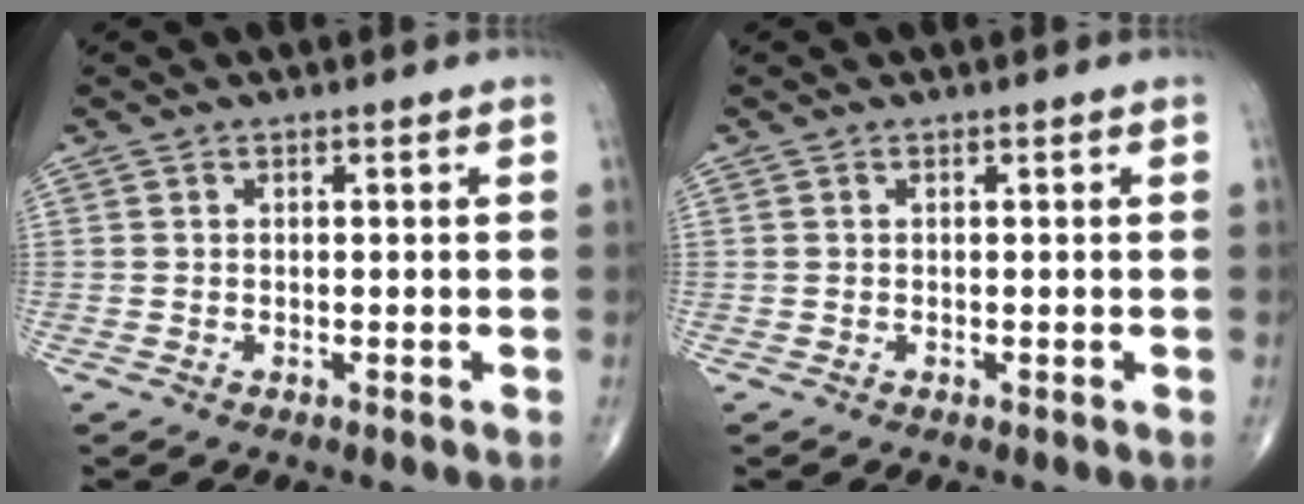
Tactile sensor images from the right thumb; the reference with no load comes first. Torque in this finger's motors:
{"motor_torque": [0.21, 0.16, -0.12, -0.16, -0.08]}